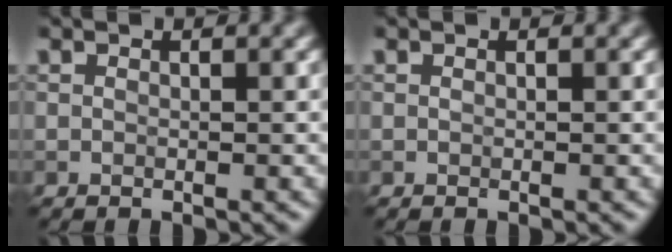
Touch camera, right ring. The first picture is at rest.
{"total": 0.0}